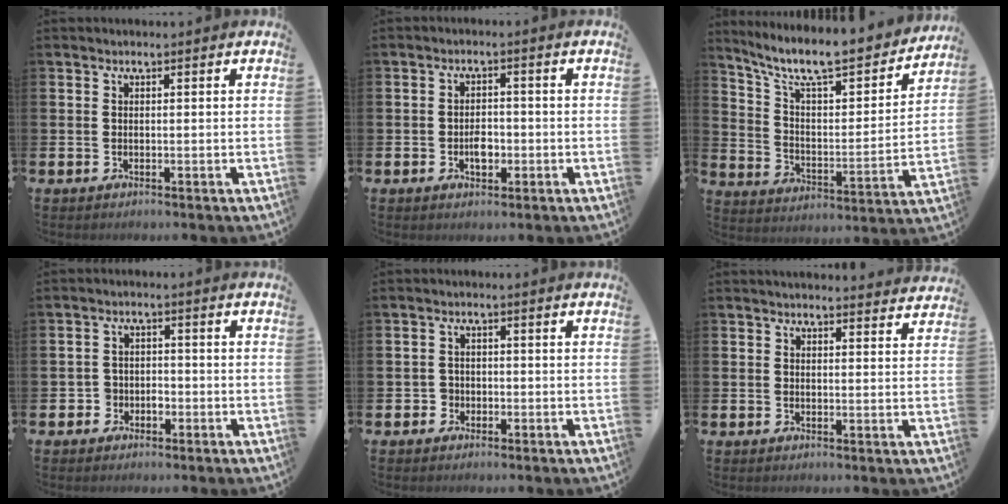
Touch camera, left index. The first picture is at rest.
{"total": 2.8, "force": [-0.9, 1.8, 2.0], "torque": [-0.028, 0.000, -0.019]}
{"total": 9.7, "force": [8.4, 2.3, 4.4], "torque": [-0.113, -0.062, 0.139]}
{"total": 2.6, "force": [-1.5, 2.0, 0.2], "torque": [-0.020, 0.009, -0.035]}
{"total": 1.8, "force": [-0.9, 1.6, 0.1], "torque": [-0.007, 0.004, -0.022]}
{"total": 2.5, "force": [2.5, 0.1, 0.0], "torque": [0.003, -0.018, 0.043]}